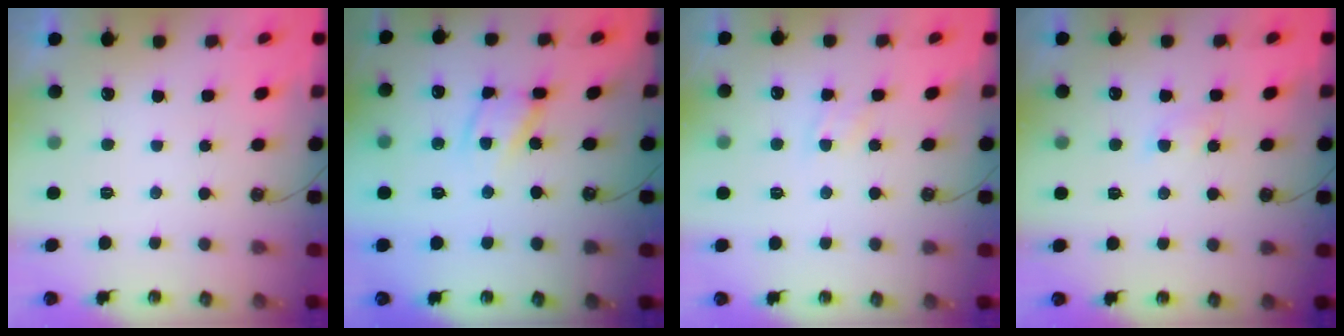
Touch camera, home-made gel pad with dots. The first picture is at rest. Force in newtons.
{"total": 11.2, "press": 11.2, "slide": 0.7}
{"total": 5.2, "press": 5.1, "slide": 0.5}
{"total": 2.9, "press": 2.9, "slide": 0.6}